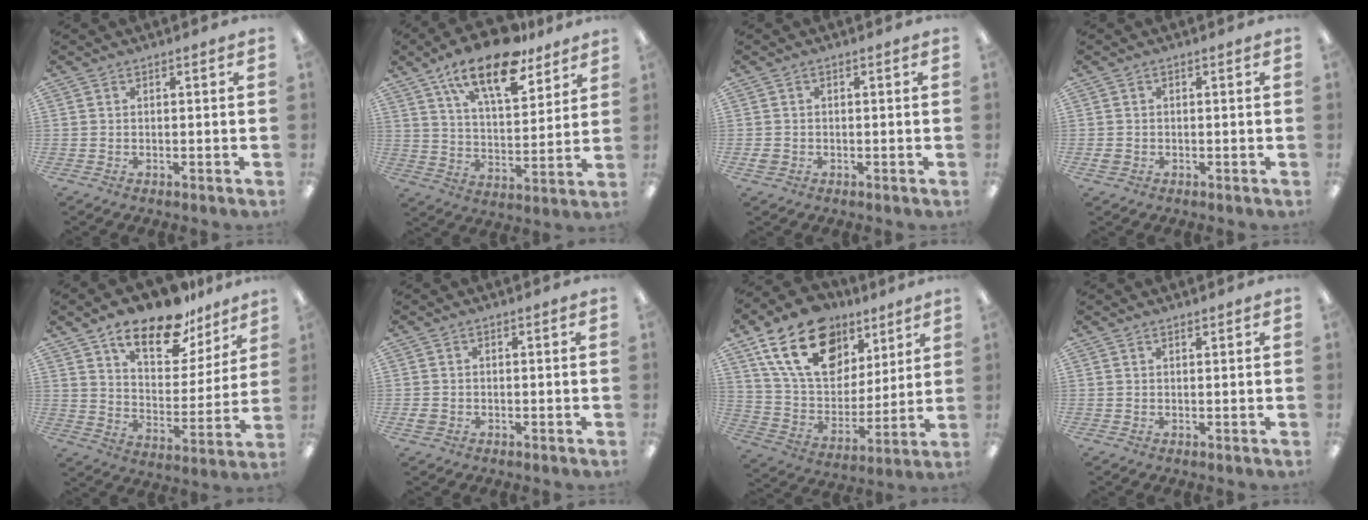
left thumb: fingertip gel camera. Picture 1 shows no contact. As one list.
[{"total": 17.3, "force": [12.4, 6.9, 10.0], "torque": [-0.160, -0.064, 0.209]}, {"total": 1.5, "force": [-0.3, 1.4, 0.6], "torque": [-0.011, 0.004, -0.007]}, {"total": 1.2, "force": [-0.2, 1.1, 0.5], "torque": [-0.009, 0.004, -0.005]}, {"total": 17.7, "force": [12.8, 8.0, 9.4], "torque": [-0.151, -0.075, 0.220]}, {"total": 1.5, "force": [-0.4, 1.3, 0.6], "torque": [-0.010, 0.004, -0.008]}, {"total": 21.6, "force": [11.8, 13.6, 11.8], "torque": [-0.208, -0.041, 0.219]}, {"total": 0.7, "force": [0.7, 0.2, 0.2], "torque": [-0.004, 0.000, 0.012]}]